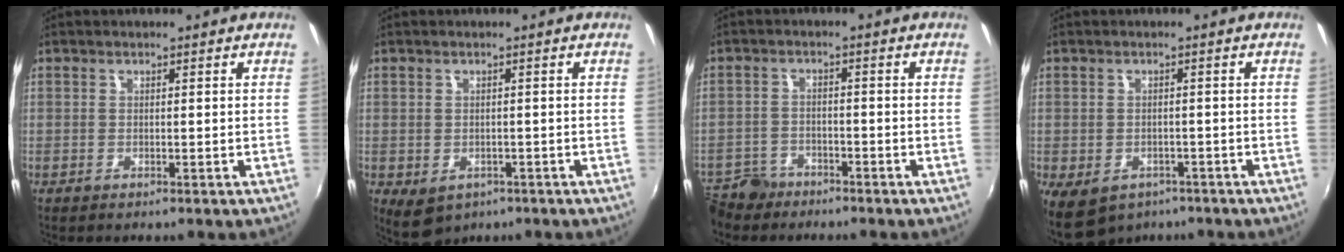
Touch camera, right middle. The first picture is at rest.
{"total": 4.4, "force": [-1.7, 3.3, 2.3], "torque": [-0.043, -0.013, -0.017]}
{"total": 7.0, "force": [-5.6, 4.1, 1.2], "torque": [-0.044, 0.008, -0.103]}
{"total": 8.0, "force": [-4.9, 5.1, 3.7], "torque": [-0.077, -0.026, -0.061]}